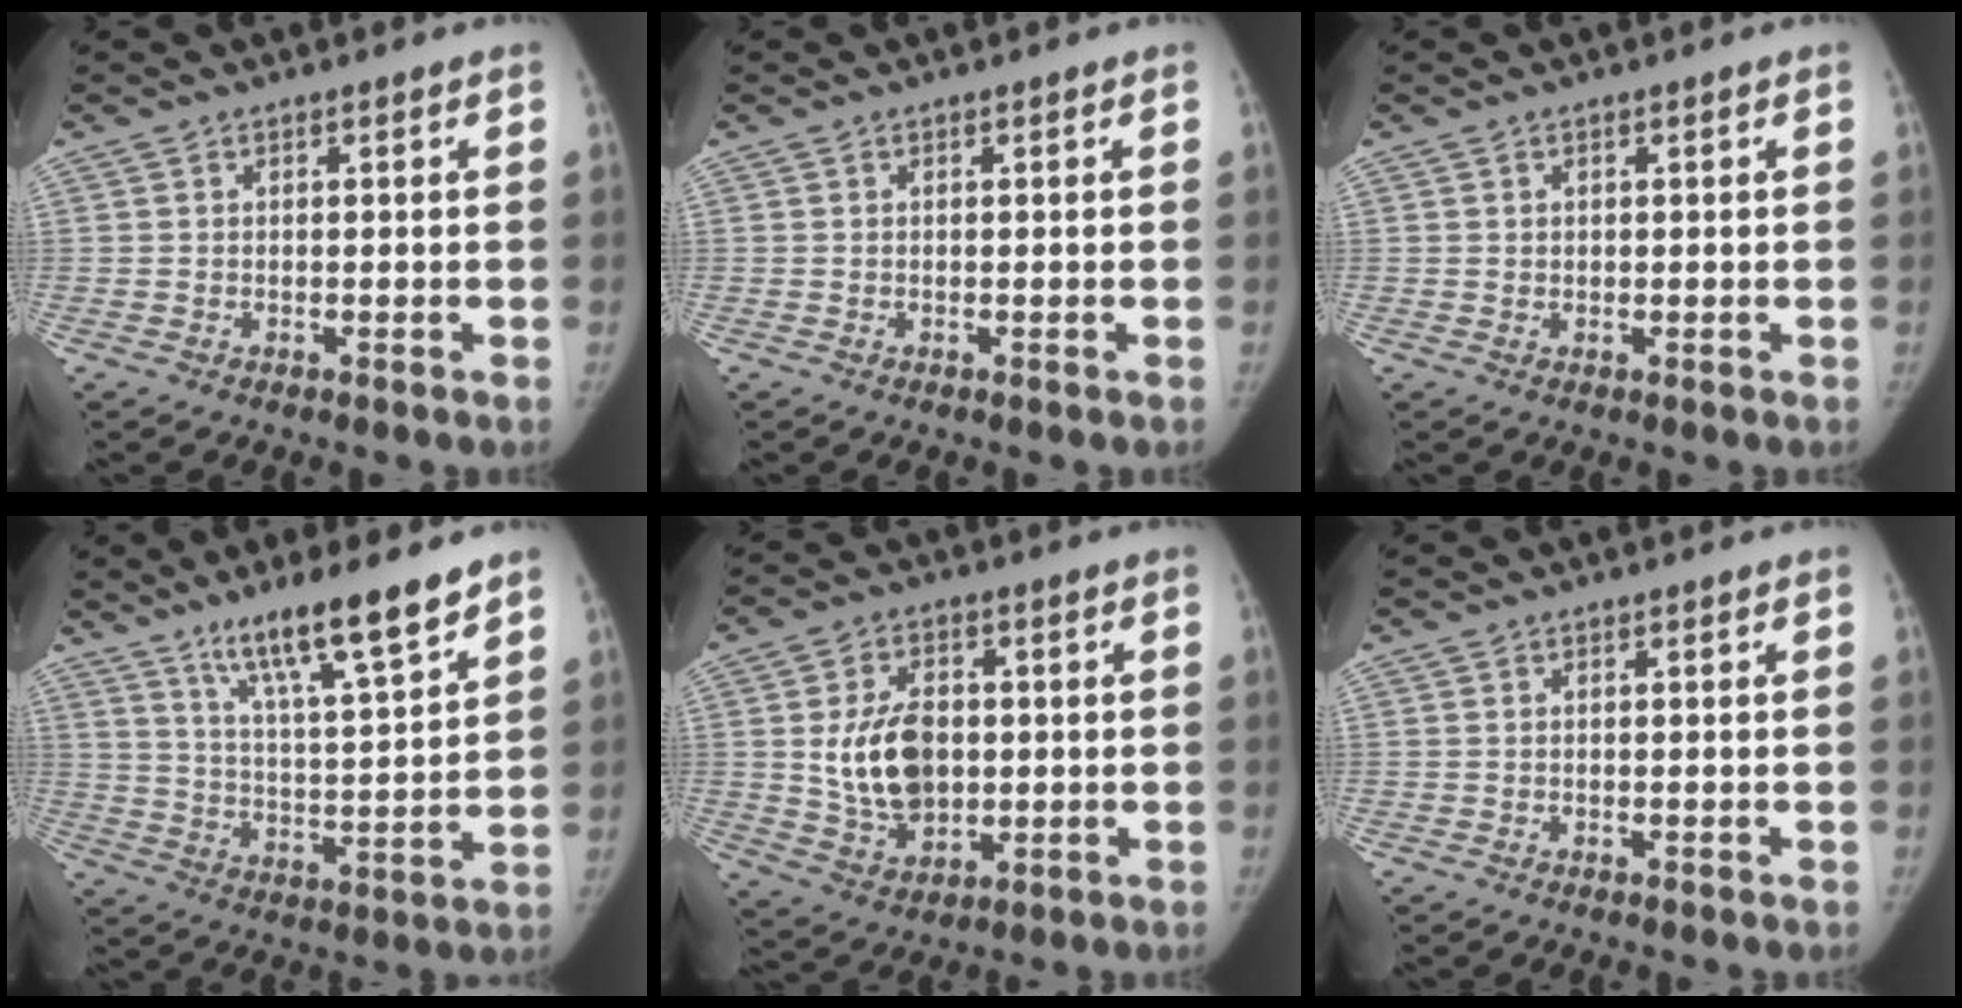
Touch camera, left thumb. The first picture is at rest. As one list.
[{"total": 0.0}, {"total": 0.6, "force": [0.4, 0.4, 0.1], "torque": [0.006, -0.002, 0.005]}, {"total": 14.8, "force": [10.5, 2.0, 10.3], "torque": [-0.163, -0.062, 0.184]}, {"total": 12.1, "force": [0.7, 8.4, 8.7], "torque": [-0.127, -0.008, 0.024]}, {"total": 0.0}]